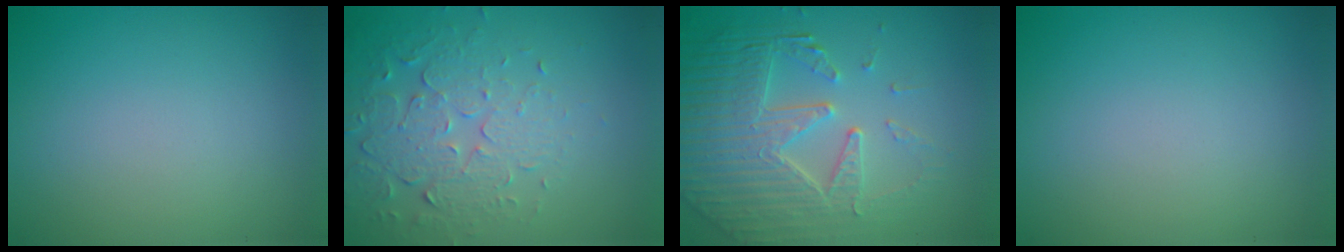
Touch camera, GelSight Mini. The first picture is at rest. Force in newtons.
{"total": 5.4, "press": 3.6, "slide": 4.0}
{"total": 7.4, "press": 5.4, "slide": 5.0}
{"total": 0.0}